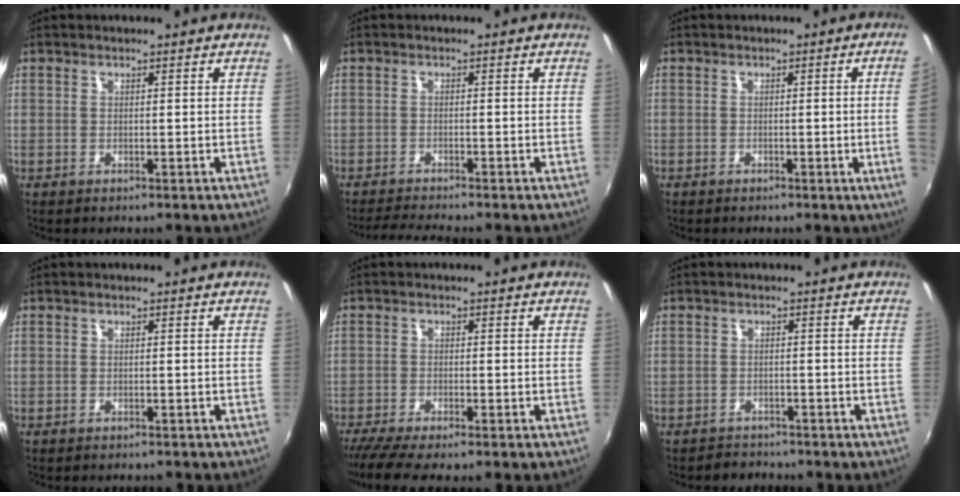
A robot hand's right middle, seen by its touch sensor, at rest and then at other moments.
{"total": 4.0, "force": [-3.7, -0.7, 1.2], "torque": [-0.039, -0.010, -0.067]}
{"total": 4.1, "force": [-0.1, -1.7, 3.8], "torque": [-0.061, -0.009, 0.004]}
{"total": 1.0, "force": [-0.9, 0.3, 0.2], "torque": [-0.007, -0.005, -0.014]}
{"total": 5.3, "force": [-4.4, 0.1, 2.9], "torque": [-0.073, -0.025, -0.079]}
{"total": 2.8, "force": [-2.4, 1.3, -0.3], "torque": [-0.007, 0.007, -0.041]}